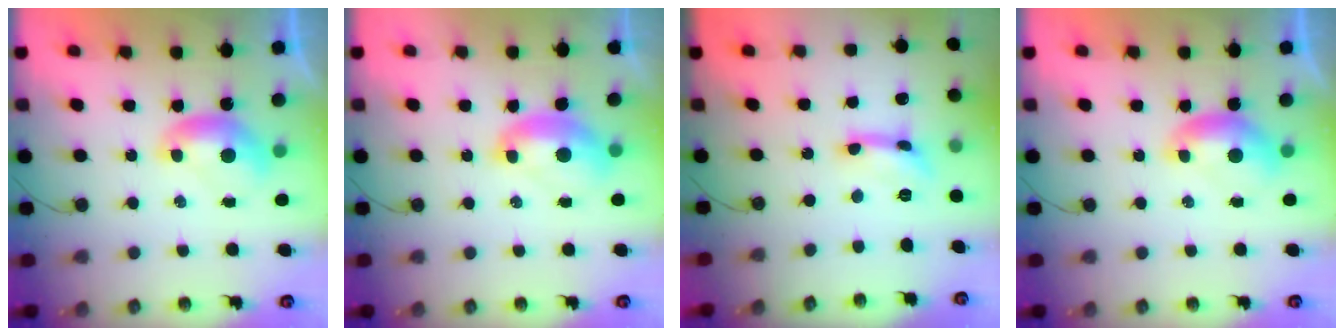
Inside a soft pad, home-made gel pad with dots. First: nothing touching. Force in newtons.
{"total": 2.1, "press": 2.0, "slide": 0.7}
{"total": 2.7, "press": 2.7, "slide": 0.3}
{"total": 0.0}